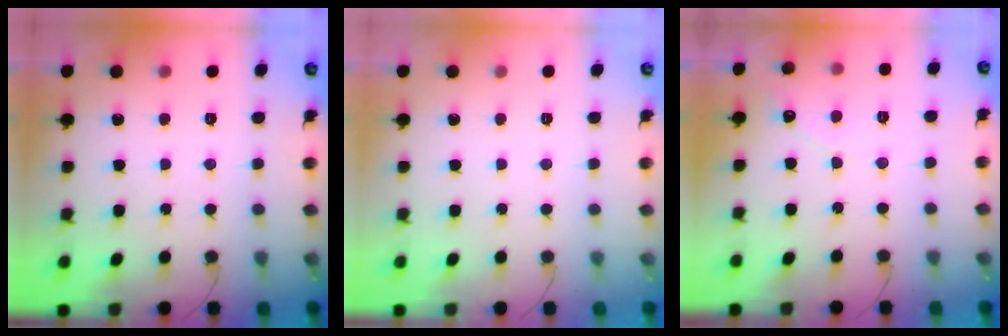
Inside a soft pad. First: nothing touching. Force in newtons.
{"total": 0.0}
{"total": 3.1, "press": 3.1, "slide": 0.2}